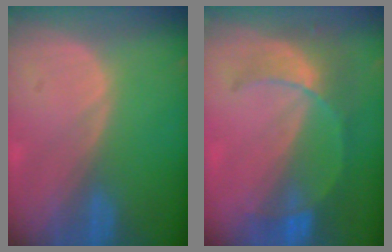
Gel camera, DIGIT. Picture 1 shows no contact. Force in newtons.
{"total": 8.0, "press": 7.0, "slide": 3.8}